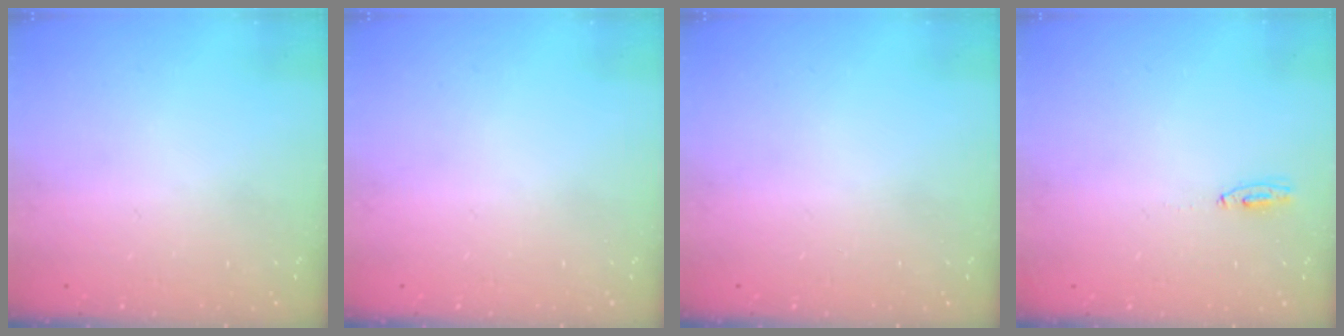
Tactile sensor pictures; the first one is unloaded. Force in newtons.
{"total": 0.0}
{"total": 0.0}
{"total": 3.4, "press": 3.0, "slide": 1.6}